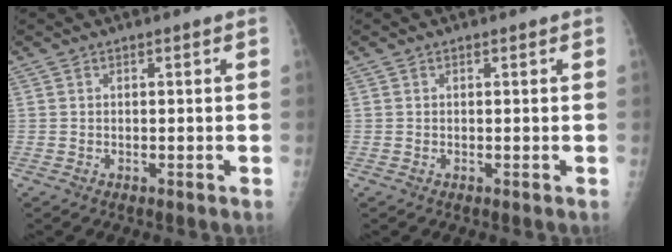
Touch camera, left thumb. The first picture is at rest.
{"total": 0.0}